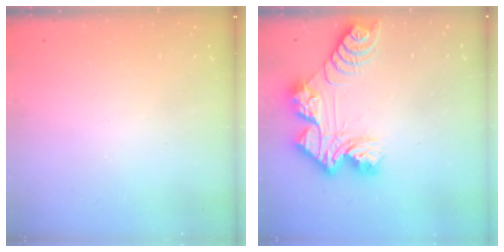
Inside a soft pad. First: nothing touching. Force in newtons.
{"total": 13.7, "press": 13.7, "slide": 1.1}